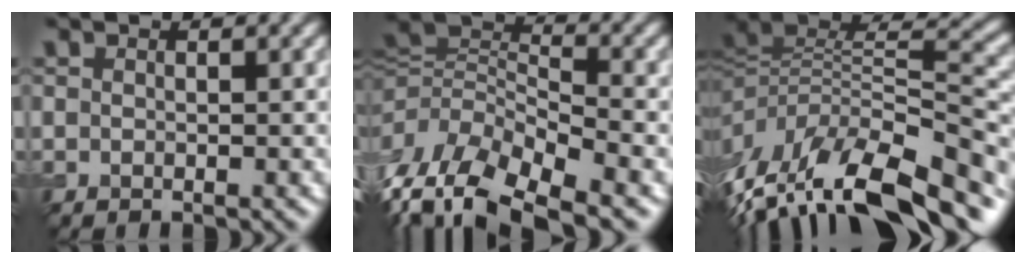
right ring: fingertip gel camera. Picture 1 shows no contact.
{"total": 10.8, "force": [-6.0, 4.7, 7.7], "torque": [-0.163, 0.004, -0.114]}
{"total": 14.3, "force": [-6.2, 5.4, 11.8], "torque": [-0.219, 0.020, -0.101]}